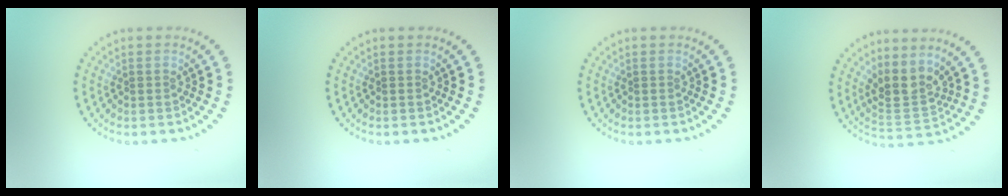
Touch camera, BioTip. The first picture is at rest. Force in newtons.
{"total": 0.0}
{"total": 0.0}
{"total": 3.3, "press": 2.5, "slide": 2.1}